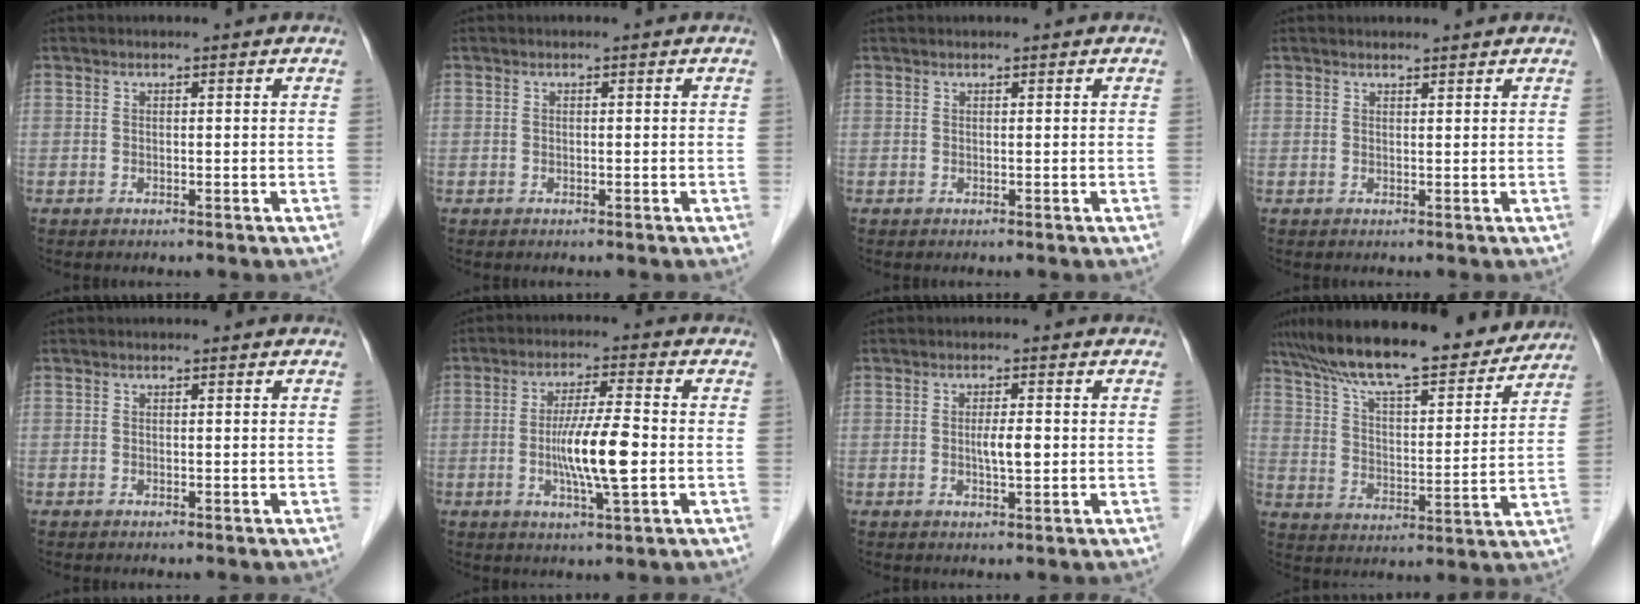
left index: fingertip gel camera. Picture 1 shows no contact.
{"total": 0.0}
{"total": 1.2, "force": [1.1, 0.2, 0.4], "torque": [-0.010, 0.027, 0.020]}
{"total": 1.5, "force": [1.5, 0.1, 0.1], "torque": [-0.010, 0.006, 0.023]}
{"total": 0.0}
{"total": 8.4, "force": [-1.2, 0.3, 8.3], "torque": [-0.159, -0.010, -0.026]}
{"total": 2.5, "force": [0.0, 0.5, 2.5], "torque": [-0.046, 0.000, 0.000]}
{"total": 21.8, "force": [19.0, 4.0, 10.0], "torque": [-0.166, 0.011, 0.282]}